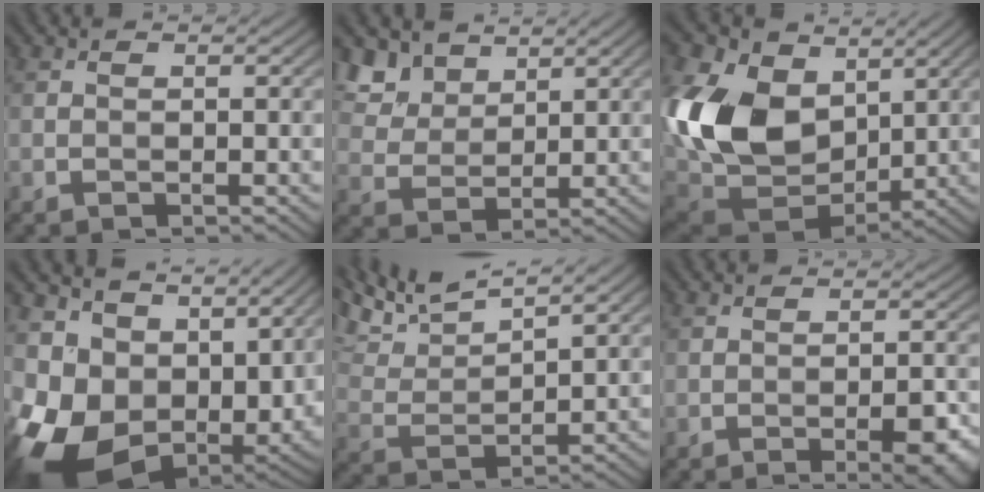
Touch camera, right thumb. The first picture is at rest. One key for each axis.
{"total": 6.7, "fx": 4.6, "fy": 3.9, "fz": 3.0, "tx": -0.090, "ty": -0.007, "tz": 0.100}
{"total": 16.5, "fx": 3.8, "fy": 11.7, "fz": 11.1, "tx": -0.293, "ty": 0.001, "tz": 0.075}
{"total": 13.6, "fx": 1.5, "fy": 10.5, "fz": 8.5, "tx": -0.205, "ty": -0.037, "tz": 0.055}
{"total": 9.1, "fx": 7.1, "fy": 2.0, "fz": 5.2, "tx": -0.122, "ty": 0.013, "tz": 0.136}
{"total": 5.1, "fx": -2.5, "fy": 1.2, "fz": 4.3, "tx": -0.063, "ty": 0.008, "tz": -0.030}